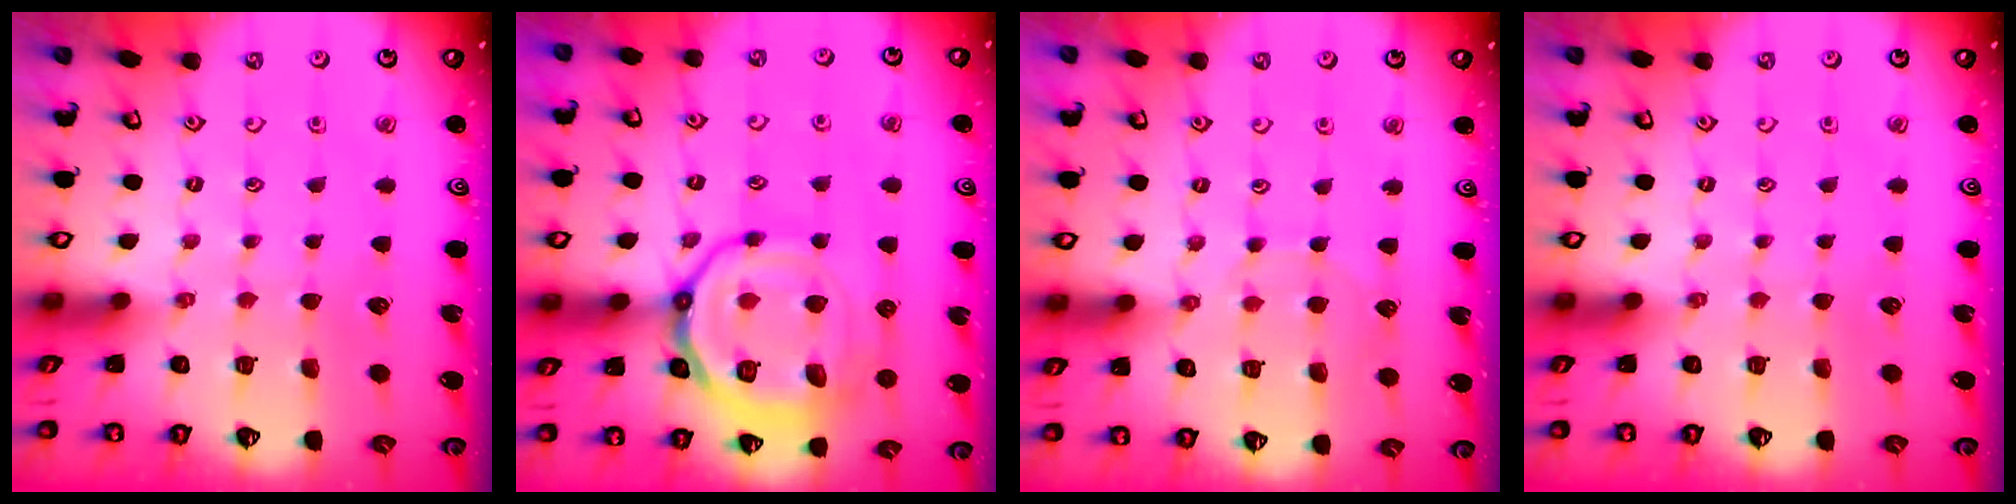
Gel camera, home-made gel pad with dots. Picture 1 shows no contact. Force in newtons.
{"total": 20.8, "press": 20.7, "slide": 2.0}
{"total": 5.7, "press": 5.6, "slide": 0.4}
{"total": 0.0}